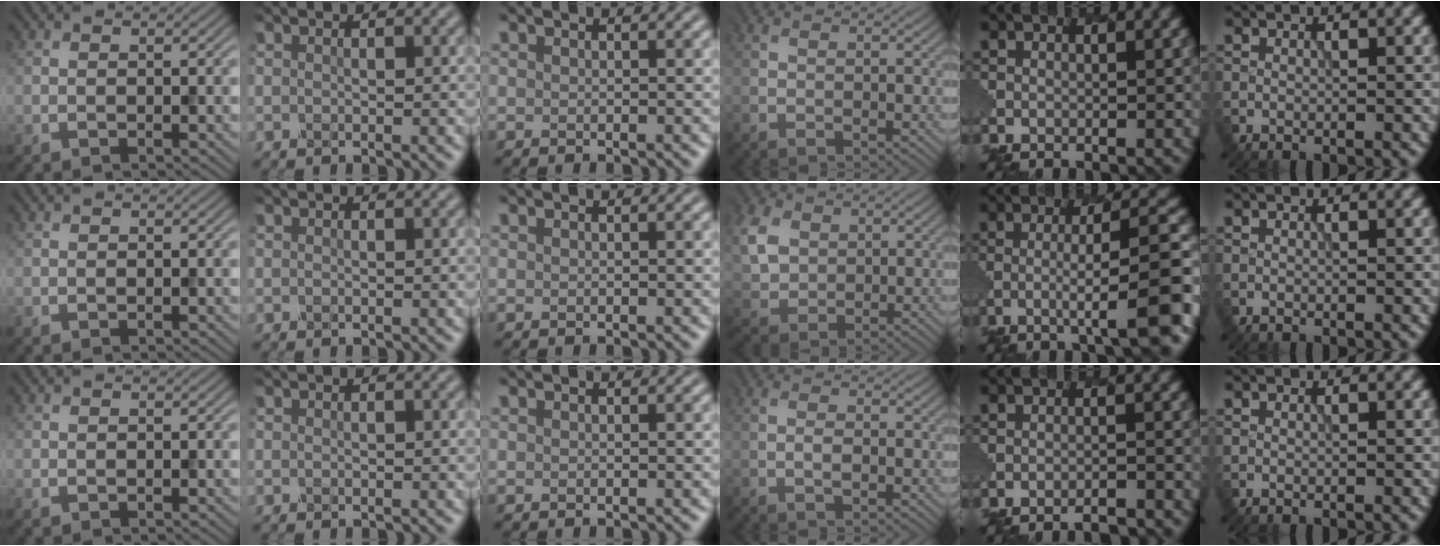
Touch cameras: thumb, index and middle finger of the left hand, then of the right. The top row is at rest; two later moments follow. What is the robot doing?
{"motion": "dispense", "object": "pipette"}